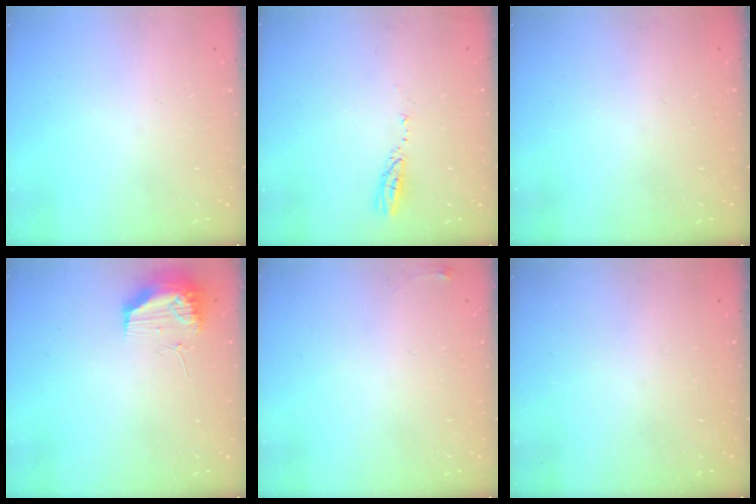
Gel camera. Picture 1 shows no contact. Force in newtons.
{"total": 3.5, "press": 3.5, "slide": 0.3}
{"total": 0.0}
{"total": 13.5, "press": 11.5, "slide": 7.0}
{"total": 3.6, "press": 3.5, "slide": 0.6}
{"total": 0.0}